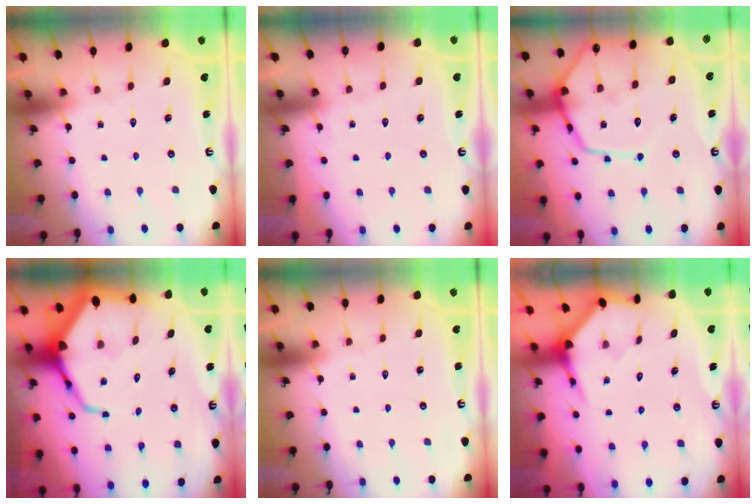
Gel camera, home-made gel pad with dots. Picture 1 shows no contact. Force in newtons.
{"total": 3.4, "press": 3.3, "slide": 0.4}
{"total": 15.5, "press": 15.4, "slide": 1.3}
{"total": 13.1, "press": 13.0, "slide": 1.5}
{"total": 0.0}
{"total": 4.0, "press": 4.0, "slide": 0.4}